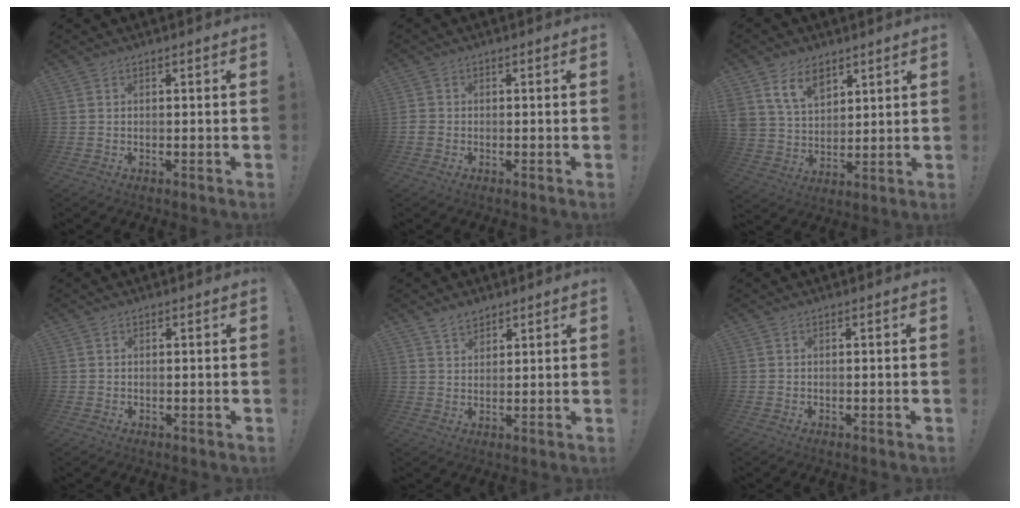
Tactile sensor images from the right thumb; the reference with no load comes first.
{"total": 1.7, "force": [-0.9, 1.2, 0.7], "torque": [-0.014, 0.006, -0.015]}
{"total": 11.0, "force": [7.0, 6.9, 4.9], "torque": [-0.088, -0.034, 0.137]}
{"total": 1.0, "force": [0.3, 0.9, -0.1], "torque": [0.005, 0.000, 0.005]}
{"total": 4.3, "force": [3.6, 2.2, 1.0], "torque": [-0.007, -0.022, 0.065]}
{"total": 0.0}